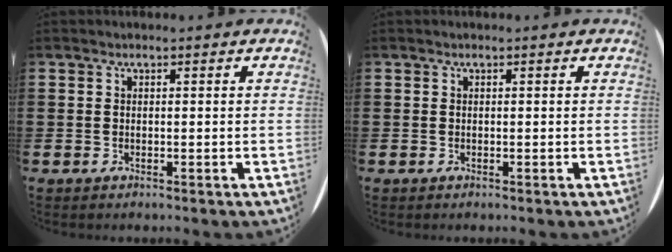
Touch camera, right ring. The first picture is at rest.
{"total": 0.0}